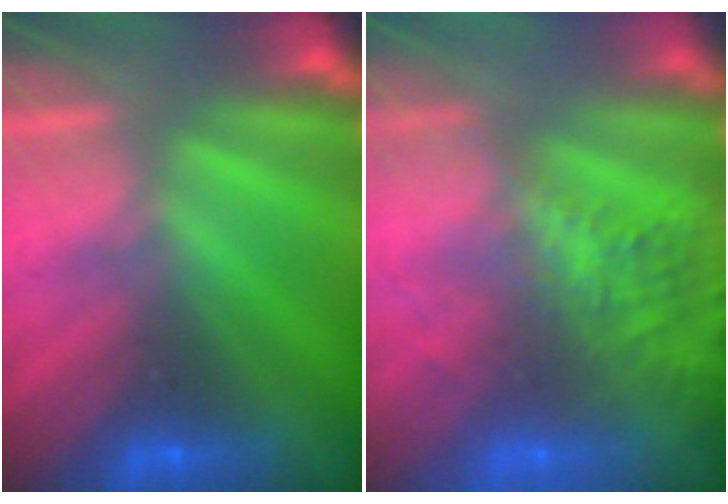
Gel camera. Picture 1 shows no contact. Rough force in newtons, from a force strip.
{"total": 8.3}